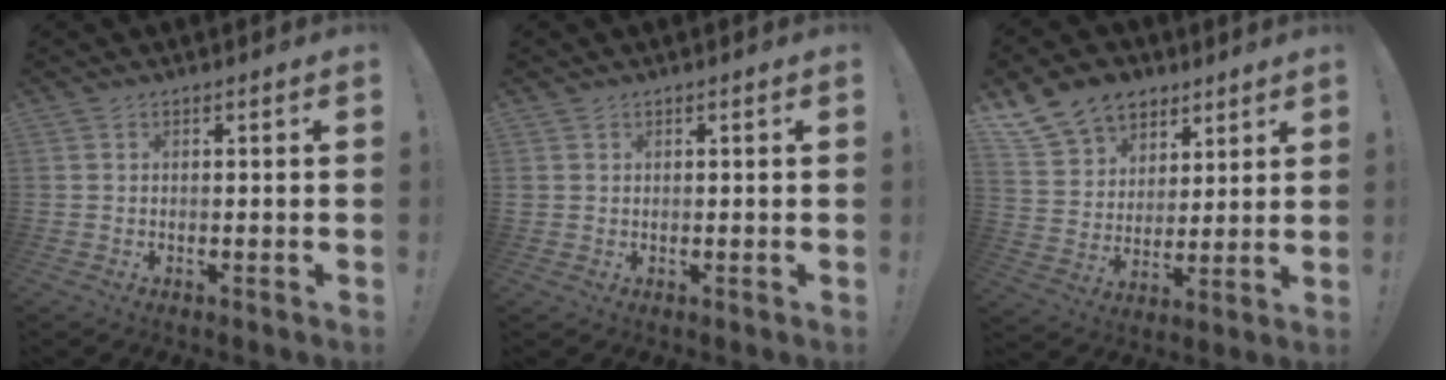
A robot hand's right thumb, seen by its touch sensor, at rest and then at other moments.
{"total": 1.1, "force": [0.6, 1.0, 0.1], "torque": [0.005, -0.001, 0.009]}
{"total": 14.0, "force": [9.0, 9.9, 4.2], "torque": [-0.068, -0.057, 0.177]}